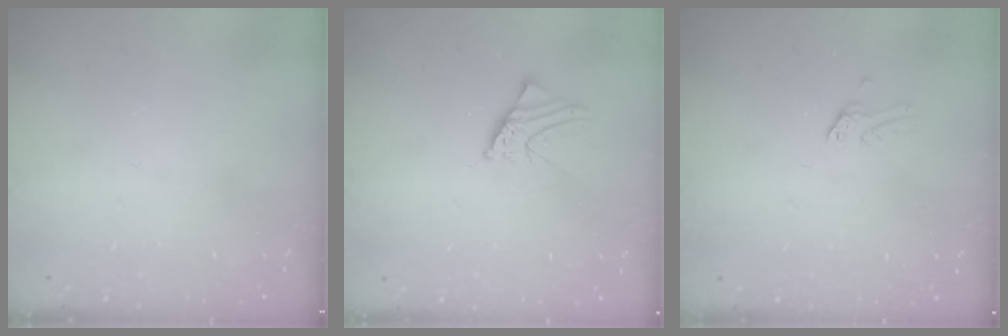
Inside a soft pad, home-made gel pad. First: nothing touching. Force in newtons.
{"total": 2.1, "press": 2.0, "slide": 0.3}
{"total": 0.0}